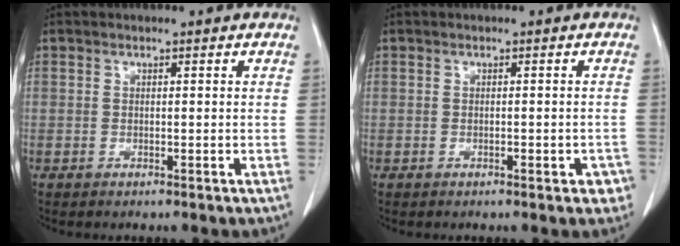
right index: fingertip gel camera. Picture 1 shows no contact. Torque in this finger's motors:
{"motor_torque": [-0.01, 0.02, 0.00, 0.00]}